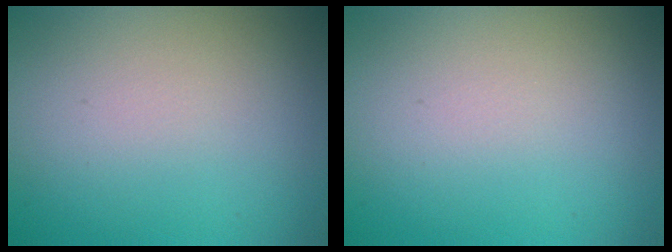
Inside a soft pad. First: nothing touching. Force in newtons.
{"total": 0.0}